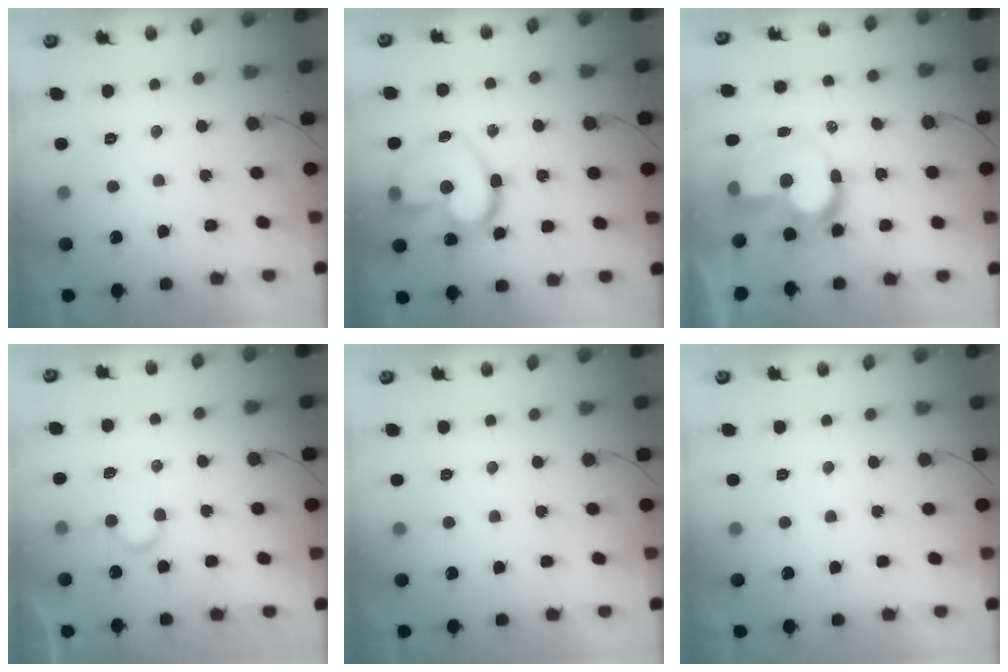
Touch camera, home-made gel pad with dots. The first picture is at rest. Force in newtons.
{"total": 19.4, "press": 19.3, "slide": 2.0}
{"total": 14.4, "press": 14.3, "slide": 1.6}
{"total": 7.7, "press": 7.7, "slide": 0.7}
{"total": 1.8, "press": 1.8, "slide": 0.0}
{"total": 1.8, "press": 1.7, "slide": 0.1}